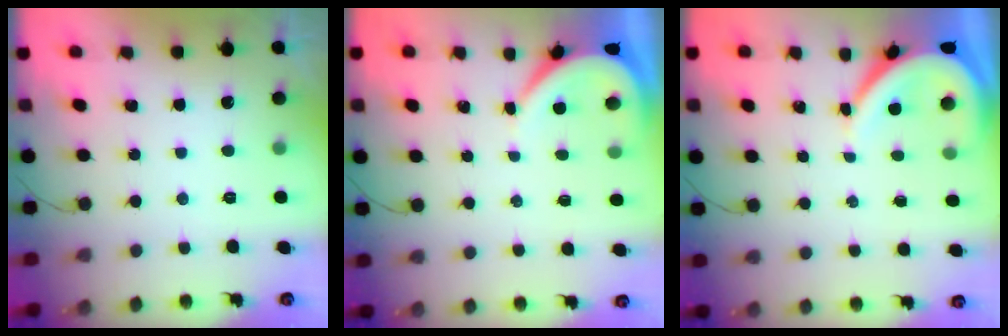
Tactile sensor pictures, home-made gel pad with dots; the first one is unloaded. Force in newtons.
{"total": 3.8, "press": 3.7, "slide": 0.4}
{"total": 8.0, "press": 7.9, "slide": 1.0}